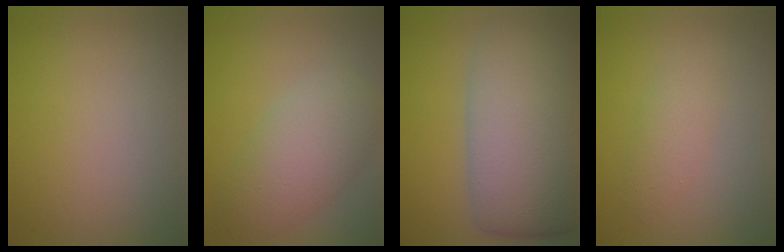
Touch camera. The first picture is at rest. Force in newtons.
{"total": 5.1, "press": 5.1, "slide": 0.2}
{"total": 11.0, "press": 11.0, "slide": 0.5}
{"total": 2.0, "press": 2.0, "slide": 0.1}